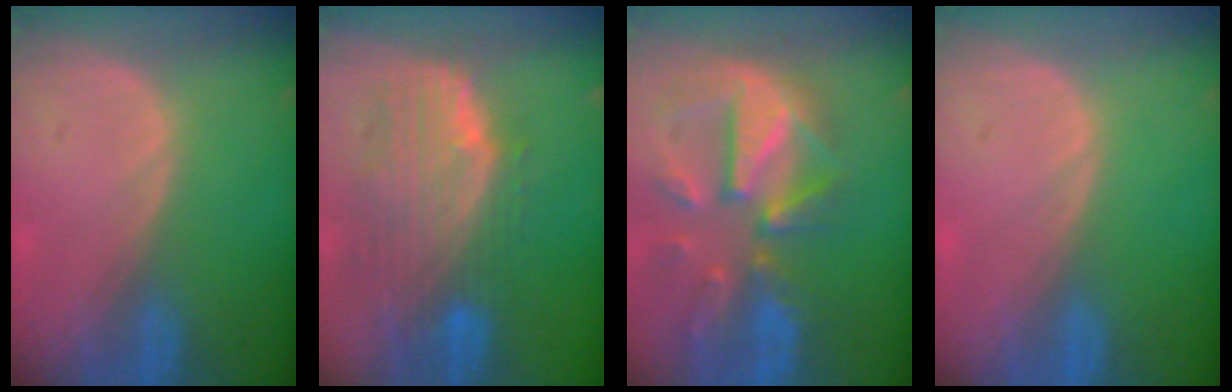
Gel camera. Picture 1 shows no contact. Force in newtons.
{"total": 10.4, "press": 9.1, "slide": 5.0}
{"total": 12.1, "press": 10.5, "slide": 5.9}
{"total": 0.0}